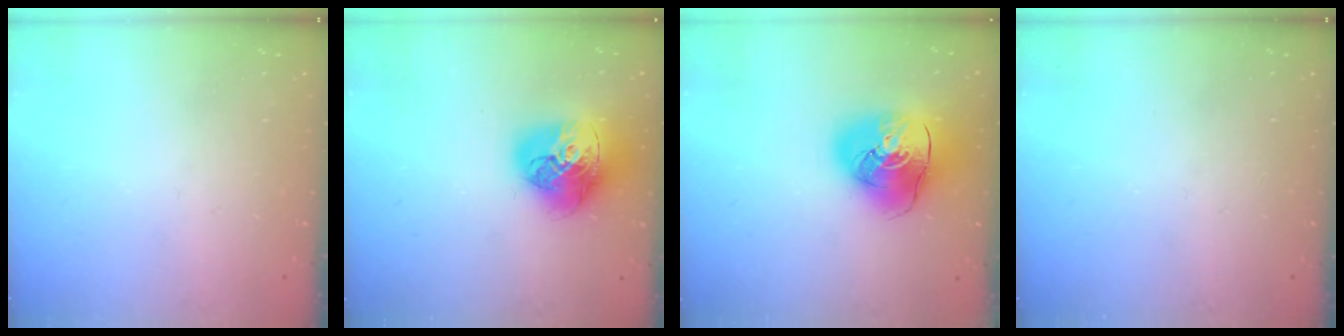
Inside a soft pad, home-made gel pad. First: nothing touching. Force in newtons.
{"total": 17.5, "press": 17.4, "slide": 2.0}
{"total": 15.3, "press": 15.2, "slide": 2.2}
{"total": 0.0}